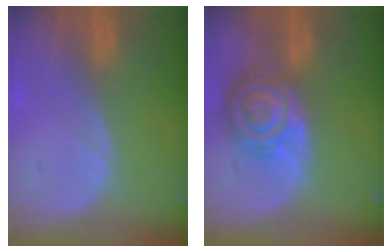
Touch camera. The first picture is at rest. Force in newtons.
{"total": 8.2, "press": 7.2, "slide": 4.0}